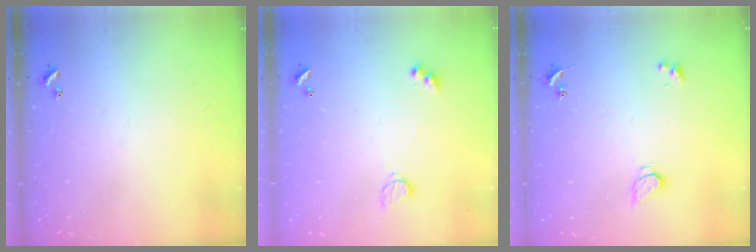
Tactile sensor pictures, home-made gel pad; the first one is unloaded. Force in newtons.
{"total": 4.1, "press": 4.0, "slide": 0.7}
{"total": 2.9, "press": 2.9, "slide": 0.5}